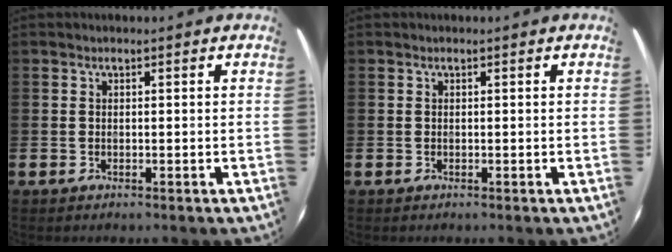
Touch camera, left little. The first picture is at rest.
{"total": 0.0}